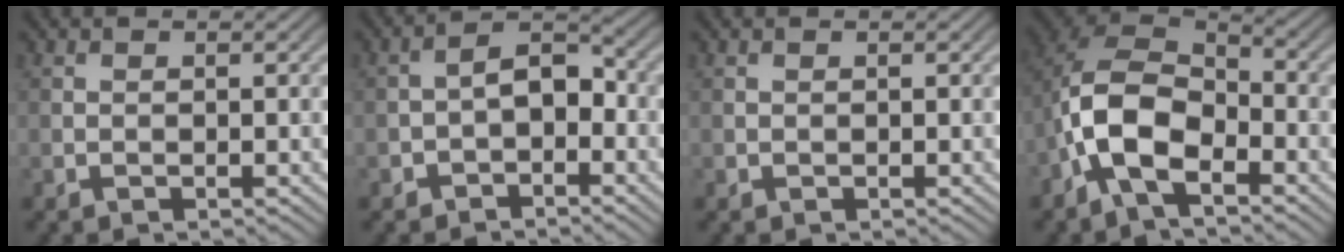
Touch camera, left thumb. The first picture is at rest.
{"total": 4.3, "force": [-1.6, 2.7, 3.0], "torque": [-0.042, 0.012, -0.038]}
{"total": 0.0}
{"total": 11.0, "force": [-4.5, 5.8, 8.1], "torque": [-0.168, 0.001, -0.102]}